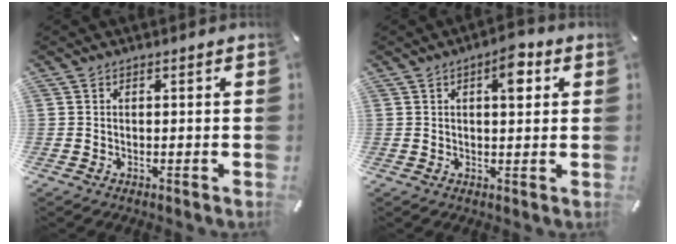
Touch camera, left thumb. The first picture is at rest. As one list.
[{"total": 6.1, "force": [2.4, 2.6, 4.9], "torque": [-0.063, -0.008, 0.031]}]